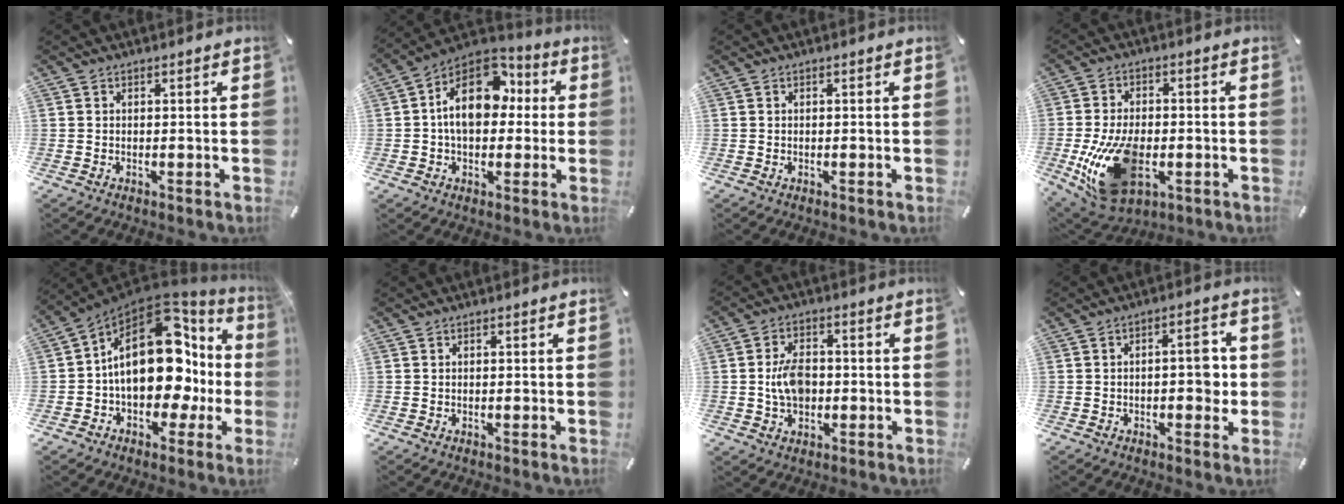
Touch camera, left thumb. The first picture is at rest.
{"total": 16.3, "force": [2.1, 11.0, 11.9], "torque": [-0.206, 0.004, 0.034]}
{"total": 0.0}
{"total": 17.9, "force": [-3.9, 11.0, 13.6], "torque": [-0.267, -0.006, -0.059]}
{"total": 23.4, "force": [2.3, 14.2, 18.5], "torque": [-0.292, -0.016, 0.043]}
{"total": 0.0}
{"total": 7.2, "force": [-0.5, 5.0, 5.2], "torque": [-0.090, 0.003, -0.012]}
{"total": 6.8, "force": [-0.8, 3.5, 5.7], "torque": [-0.077, 0.007, -0.019]}